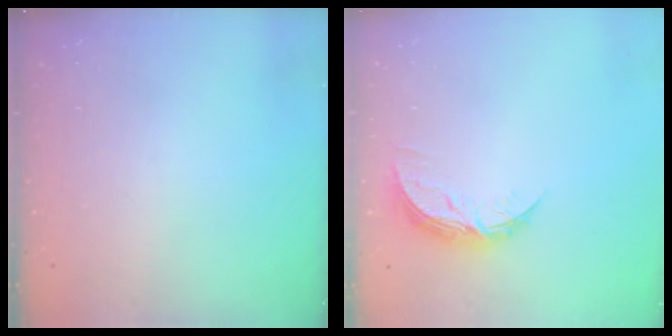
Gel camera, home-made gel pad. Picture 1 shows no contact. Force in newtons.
{"total": 8.2, "press": 8.2, "slide": 0.5}